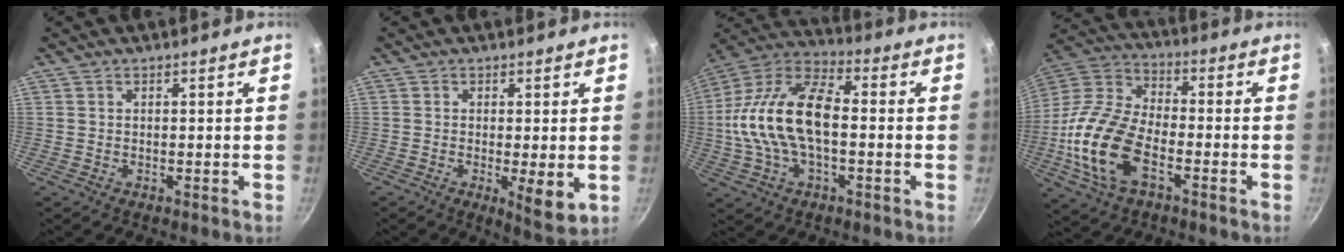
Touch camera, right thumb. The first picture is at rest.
{"total": 5.8, "force": [-0.8, 1.5, 5.6], "torque": [-0.082, -0.018, -0.007]}
{"total": 19.0, "force": [-1.1, 9.9, 16.2], "torque": [-0.300, 0.039, -0.036]}
{"total": 18.3, "force": [-5.8, 9.9, 14.3], "torque": [-0.283, 0.031, -0.127]}